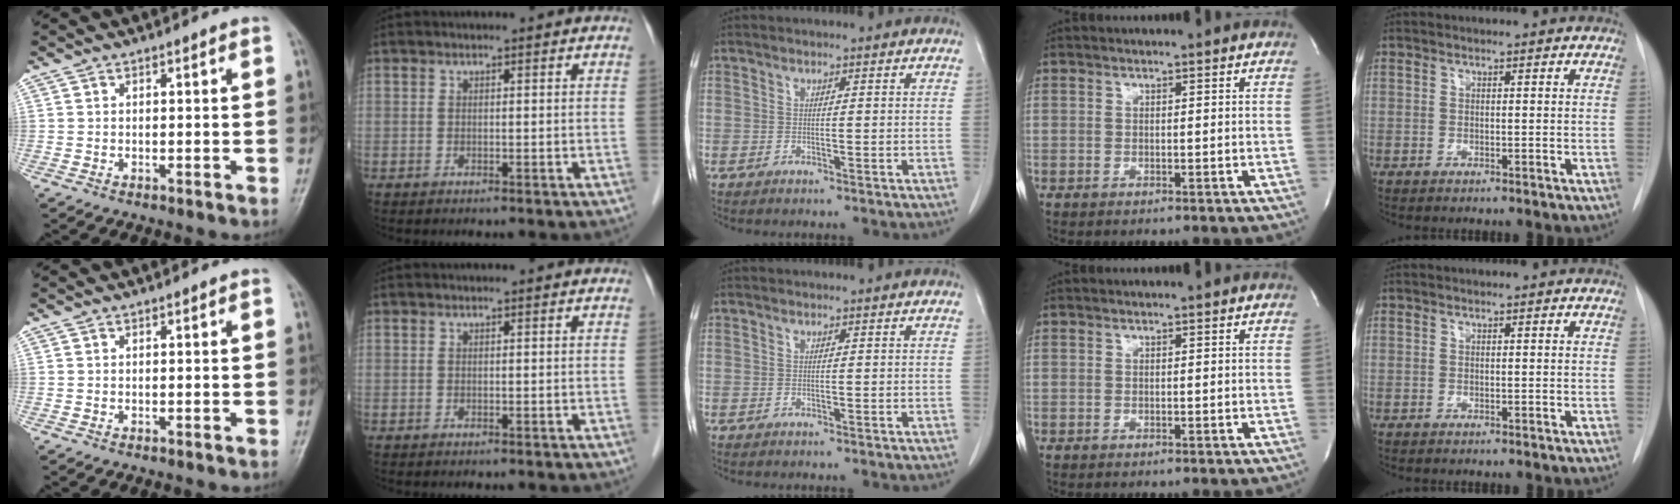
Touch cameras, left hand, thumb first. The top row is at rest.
{}